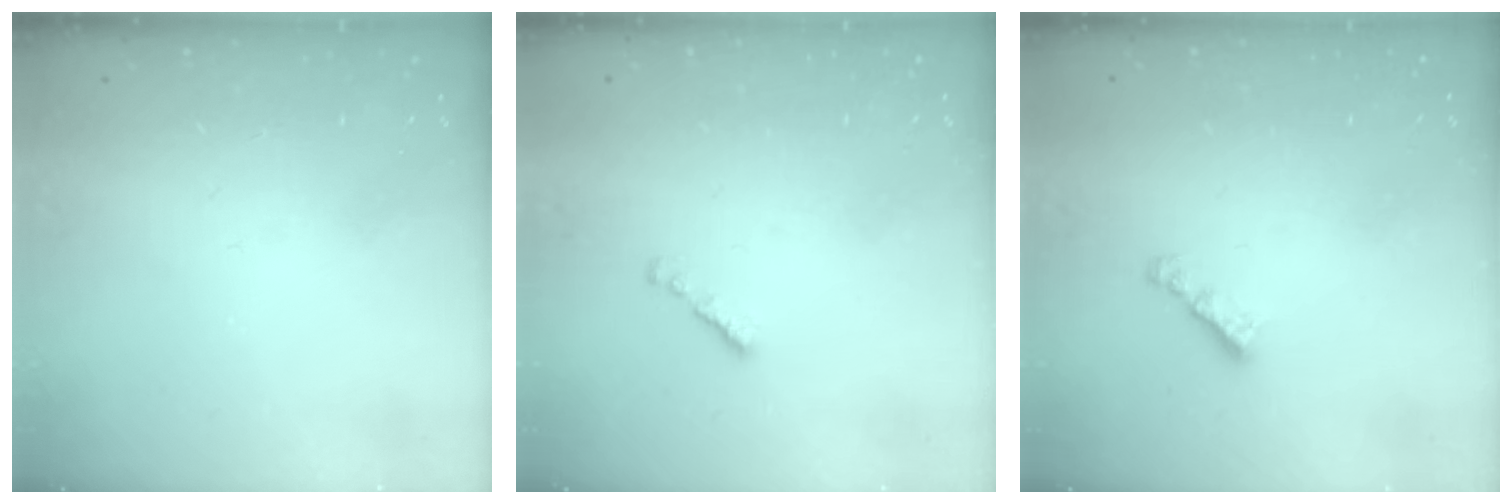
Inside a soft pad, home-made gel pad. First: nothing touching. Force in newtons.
{"total": 1.3, "press": 1.1, "slide": 0.6}
{"total": 2.2, "press": 2.1, "slide": 0.6}